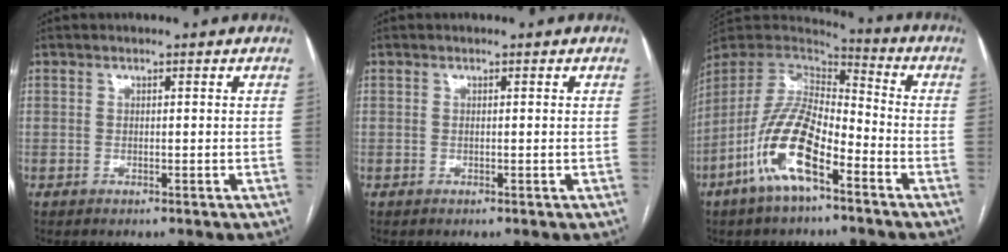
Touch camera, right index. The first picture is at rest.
{"total": 0.0}
{"total": 14.1, "force": [-6.8, 5.0, 11.3], "torque": [-0.234, 0.005, -0.128]}